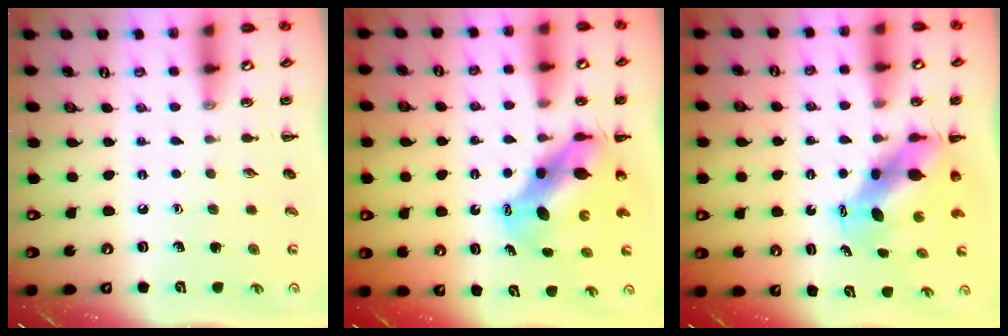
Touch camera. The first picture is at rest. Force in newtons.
{"total": 8.1, "press": 7.9, "slide": 1.6}
{"total": 7.9, "press": 7.7, "slide": 1.7}